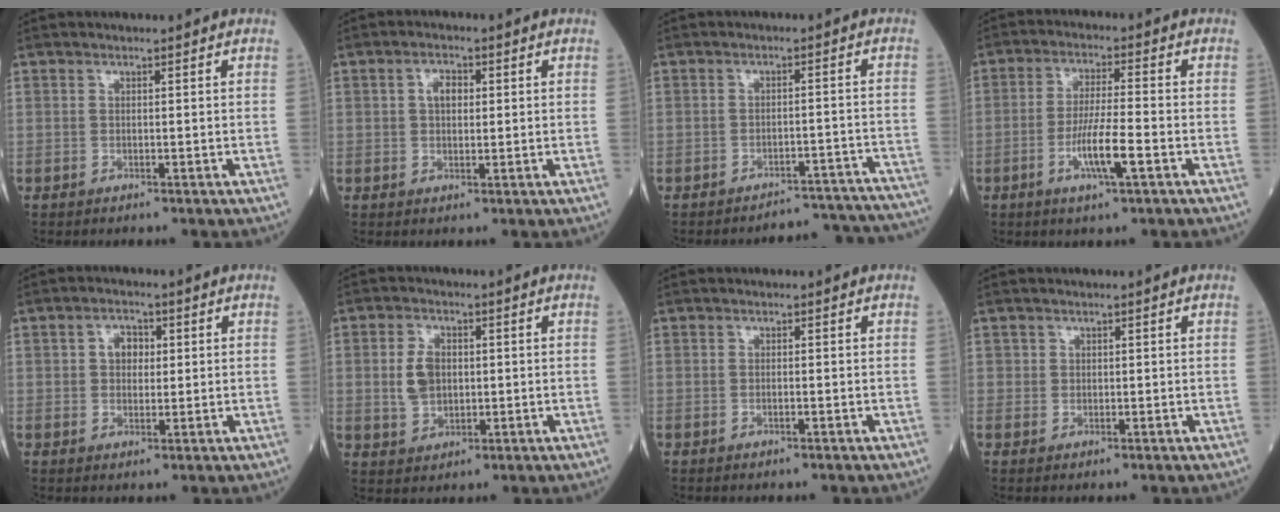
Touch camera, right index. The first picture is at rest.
{"total": 3.1, "force": [0.7, 1.8, 2.4], "torque": [-0.042, 0.008, 0.012]}
{"total": 12.7, "force": [-12.6, 1.5, 0.0], "torque": [0.031, 0.034, -0.143]}
{"total": 7.3, "force": [-2.7, 0.4, 6.8], "torque": [-0.130, -0.008, -0.050]}
{"total": 3.5, "force": [0.8, 2.4, 2.4], "torque": [-0.037, 0.011, 0.013]}
{"total": 5.3, "force": [0.4, 3.6, 3.9], "torque": [-0.082, 0.008, 0.012]}
{"total": 0.5, "force": [-0.2, 0.0, 0.5], "torque": [-0.013, -0.001, -0.002]}
{"total": 0.9, "force": [0.3, 0.8, 0.0], "torque": [0.011, 0.002, 0.001]}